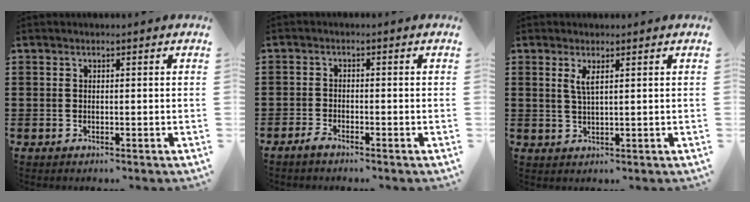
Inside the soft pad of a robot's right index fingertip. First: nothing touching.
{"total": 1.6, "force": [-1.4, 0.3, 0.5], "torque": [-0.019, -0.002, -0.031]}
{"total": 2.4, "force": [1.2, 0.5, 2.0], "torque": [-0.043, 0.001, 0.020]}